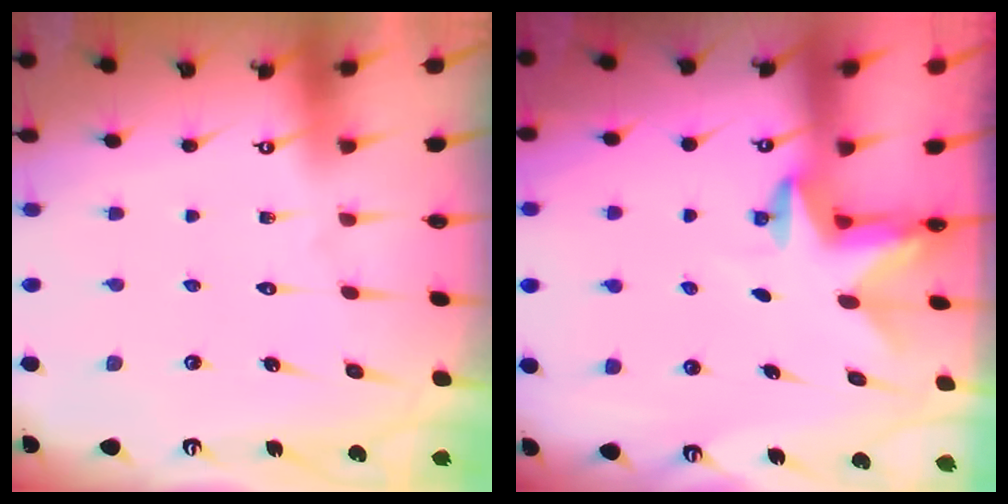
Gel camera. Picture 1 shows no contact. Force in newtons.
{"total": 2.4, "press": 2.3, "slide": 0.4}